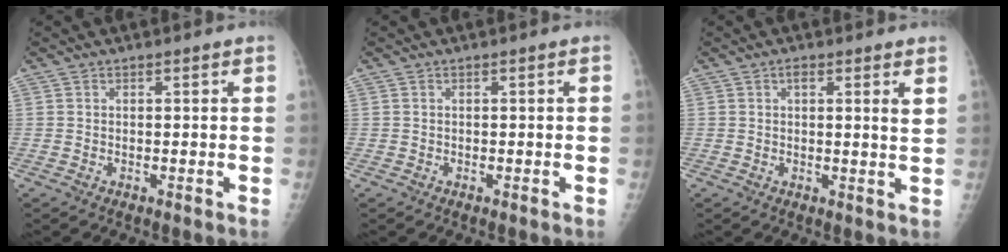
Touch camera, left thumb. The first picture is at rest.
{"total": 0.0}
{"total": 3.5, "force": [1.7, 0.5, 3.1], "torque": [-0.043, -0.009, 0.020]}